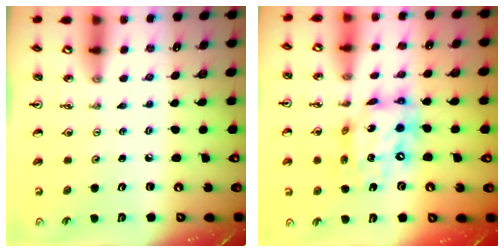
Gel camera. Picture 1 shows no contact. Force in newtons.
{"total": 14.1, "press": 14.1, "slide": 0.9}